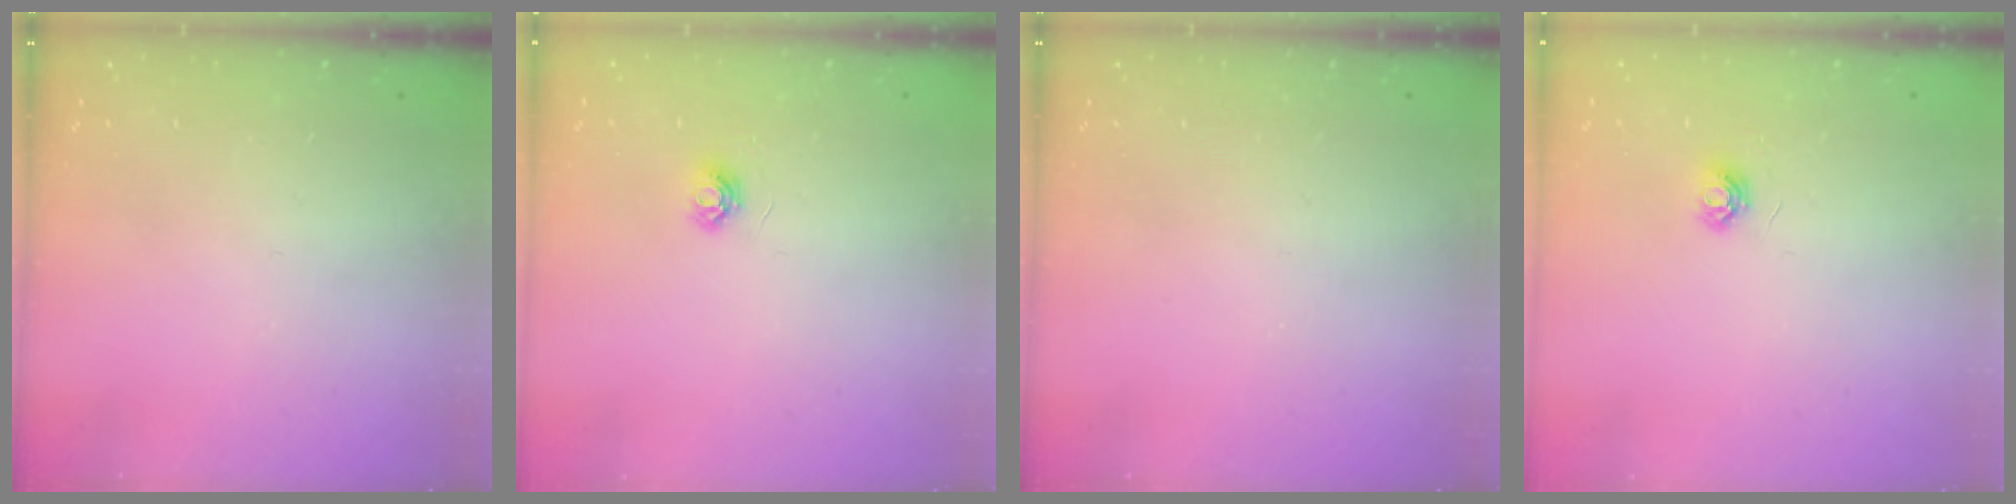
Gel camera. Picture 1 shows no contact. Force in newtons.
{"total": 4.5, "press": 4.5, "slide": 0.5}
{"total": 0.0}
{"total": 4.5, "press": 4.5, "slide": 0.5}